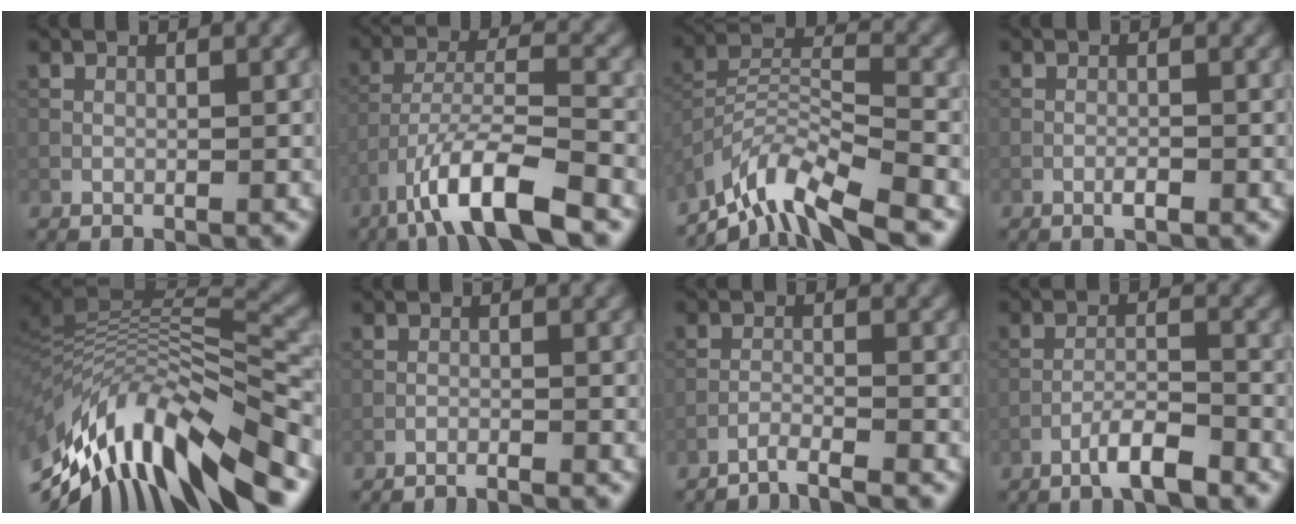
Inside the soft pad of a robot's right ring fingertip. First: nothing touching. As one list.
[{"total": 8.7, "force": [-5.7, 1.8, 6.3], "torque": [-0.113, 0.000, -0.105]}, {"total": 8.8, "force": [-7.2, 2.0, 4.6], "torque": [-0.083, -0.005, -0.143]}, {"total": 1.0, "force": [-0.5, 0.2, 0.9], "torque": [-0.017, 0.000, -0.011]}, {"total": 13.1, "force": [-6.7, 4.7, 10.3], "torque": [-0.197, 0.028, -0.115]}, {"total": 1.6, "force": [-1.5, 0.0, 0.5], "torque": [-0.011, 0.000, -0.031]}, {"total": 2.0, "force": [-1.8, 0.1, 0.8], "torque": [-0.003, 0.002, -0.047]}, {"total": 3.4, "force": [-2.4, 0.4, 2.4], "torque": [-0.043, 0.008, -0.049]}]